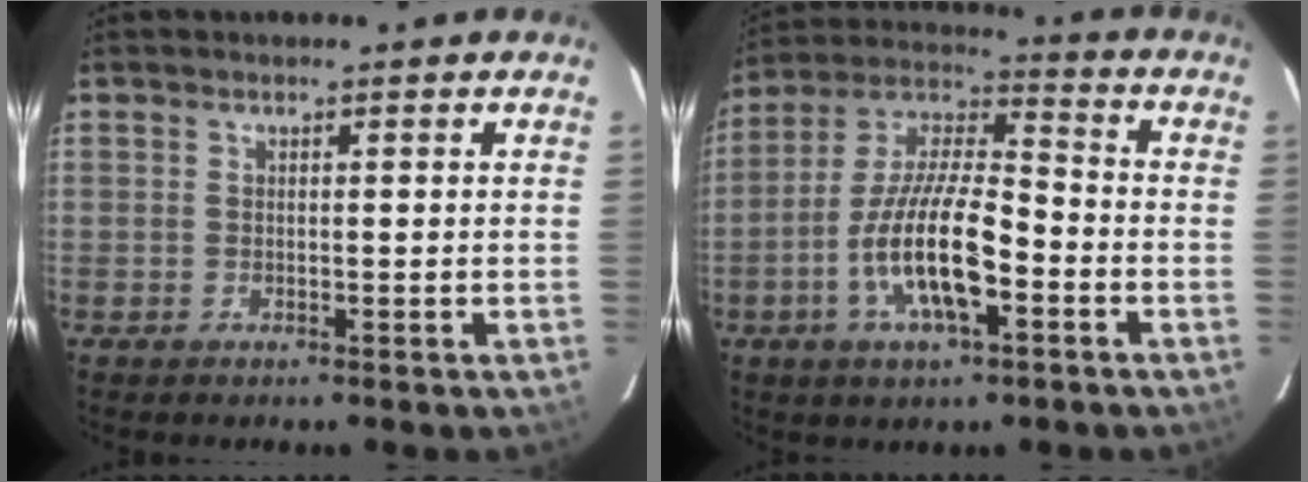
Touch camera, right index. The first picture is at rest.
{"total": 15.7, "force": [-5.6, 5.0, 13.8], "torque": [-0.278, -0.005, -0.108]}